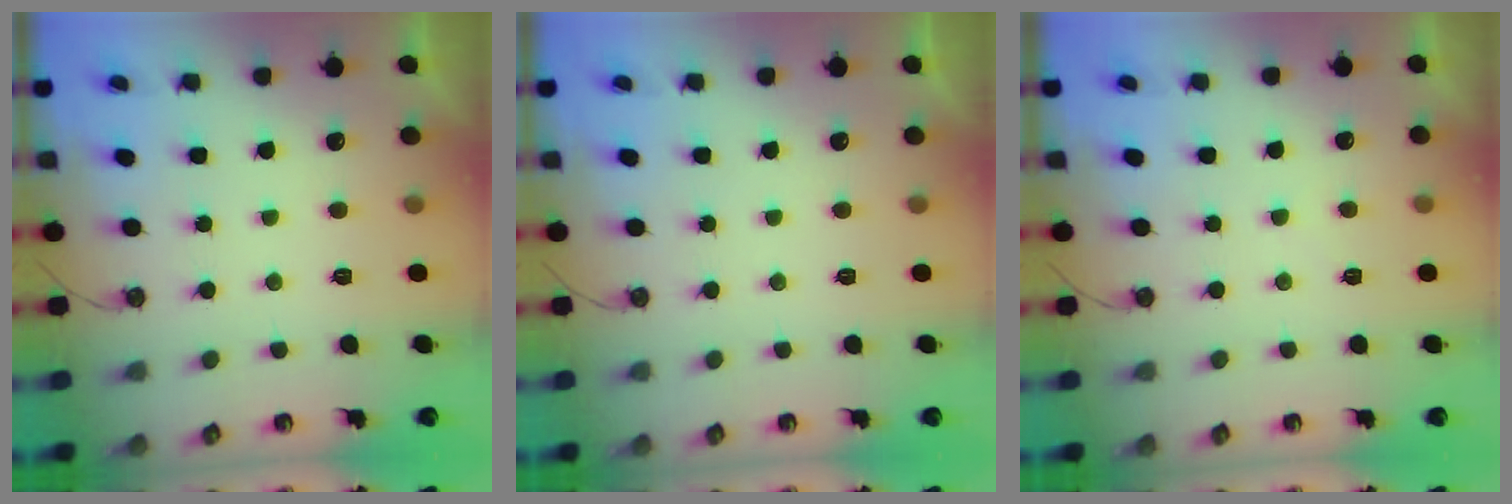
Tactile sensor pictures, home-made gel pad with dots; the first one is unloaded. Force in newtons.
{"total": 0.0}
{"total": 1.7, "press": 1.6, "slide": 0.4}